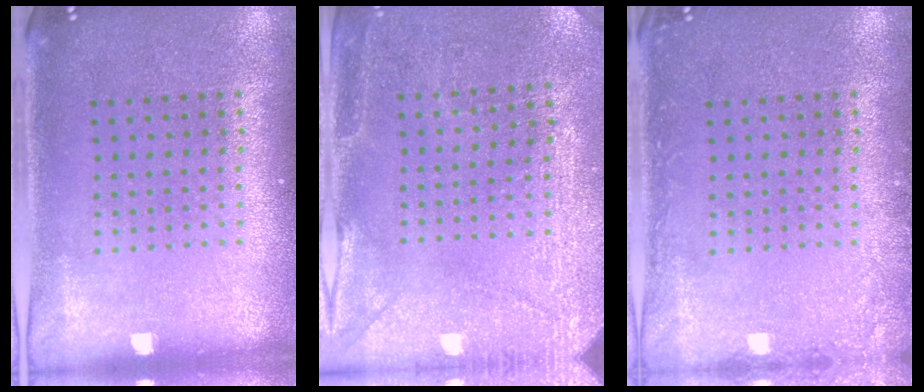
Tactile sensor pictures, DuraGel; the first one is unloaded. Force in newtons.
{"total": 2.9, "press": 2.8, "slide": 0.7}
{"total": 1.4, "press": 1.4, "slide": 0.2}